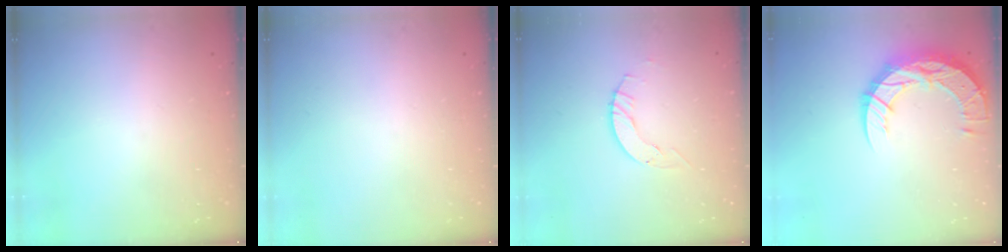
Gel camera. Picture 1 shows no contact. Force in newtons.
{"total": 0.0}
{"total": 3.9, "press": 3.9, "slide": 0.4}
{"total": 15.7, "press": 15.6, "slide": 1.2}